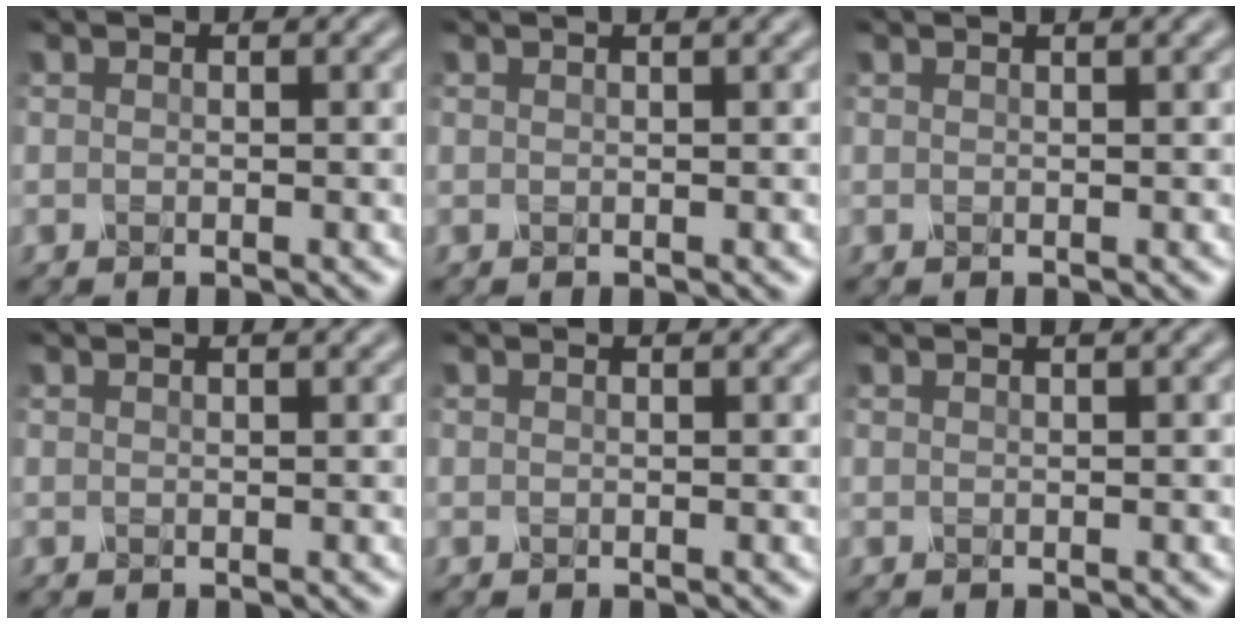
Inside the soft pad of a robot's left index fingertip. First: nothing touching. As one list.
[{"total": 2.2, "force": [1.3, 0.7, 1.7], "torque": [-0.012, 0.008, 0.004]}, {"total": 2.6, "force": [1.5, 0.9, 1.9], "torque": [-0.012, 0.010, 0.002]}, {"total": 1.4, "force": [0.9, 0.4, 1.0], "torque": [-0.013, 0.001, 0.007]}, {"total": 0.5, "force": [0.4, 0.1, 0.3], "torque": [-0.006, 0.000, 0.002]}, {"total": 1.6, "force": [0.9, 0.4, 1.3], "torque": [-0.019, 0.004, 0.010]}]